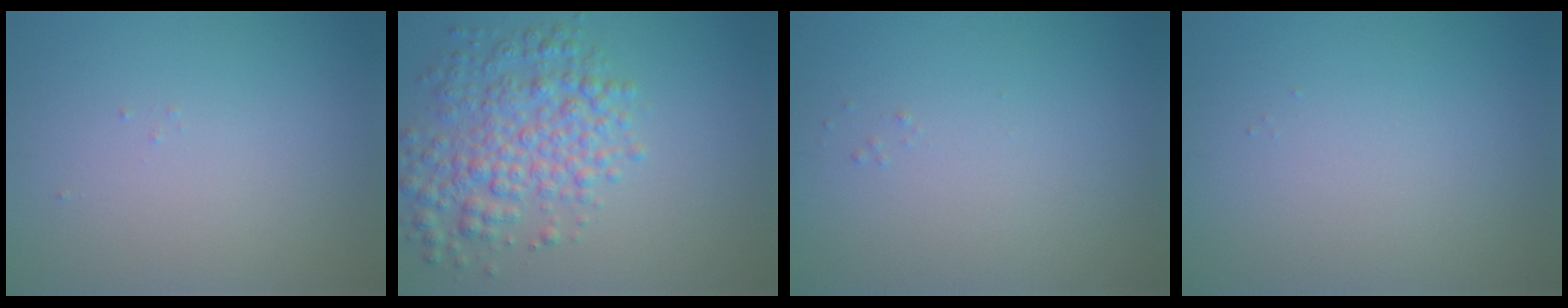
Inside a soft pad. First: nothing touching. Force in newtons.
{"total": 5.5, "press": 5.5, "slide": 0.1}
{"total": 0.0}
{"total": 0.0}